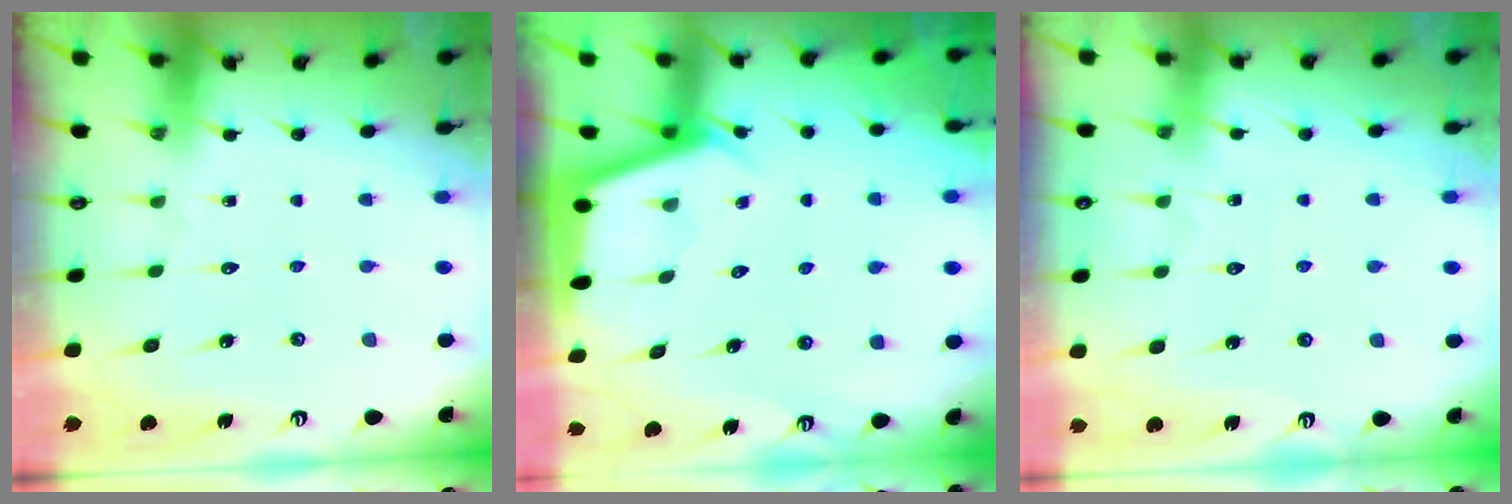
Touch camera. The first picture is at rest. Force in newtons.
{"total": 2.9, "press": 2.9, "slide": 0.3}
{"total": 2.5, "press": 2.5, "slide": 0.4}